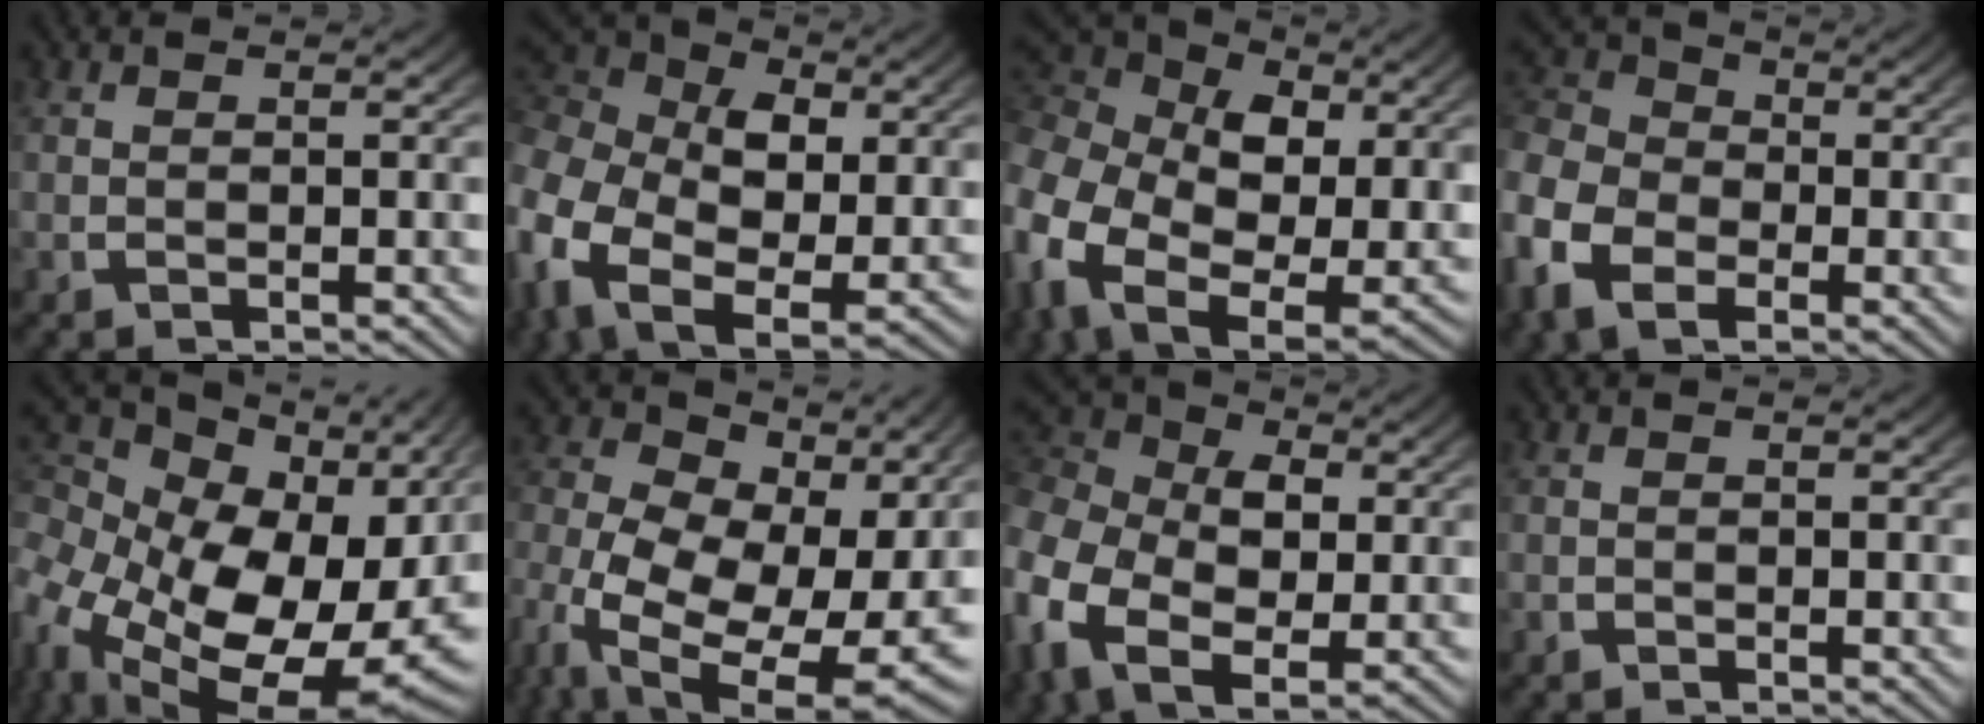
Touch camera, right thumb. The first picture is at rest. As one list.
[{"total": 11.5, "force": [-1.1, 8.2, 8.0], "torque": [-0.198, -0.053, -0.006]}, {"total": 13.4, "force": [-1.3, 9.5, 9.4], "torque": [-0.219, -0.066, -0.005]}, {"total": 8.1, "force": [-1.4, 6.6, 4.6], "torque": [-0.123, -0.024, -0.028]}, {"total": 19.3, "force": [-1.9, 13.0, 14.1], "torque": [-0.285, -0.085, 0.008]}, {"total": 13.8, "force": [-3.2, 8.8, 10.1], "torque": [-0.212, -0.079, -0.022]}, {"total": 10.3, "force": [-0.7, 7.5, 7.1], "torque": [-0.179, -0.043, -0.003]}, {"total": 0.5, "force": [-0.5, 0.1, -0.2], "torque": [-0.001, -0.003, -0.008]}]